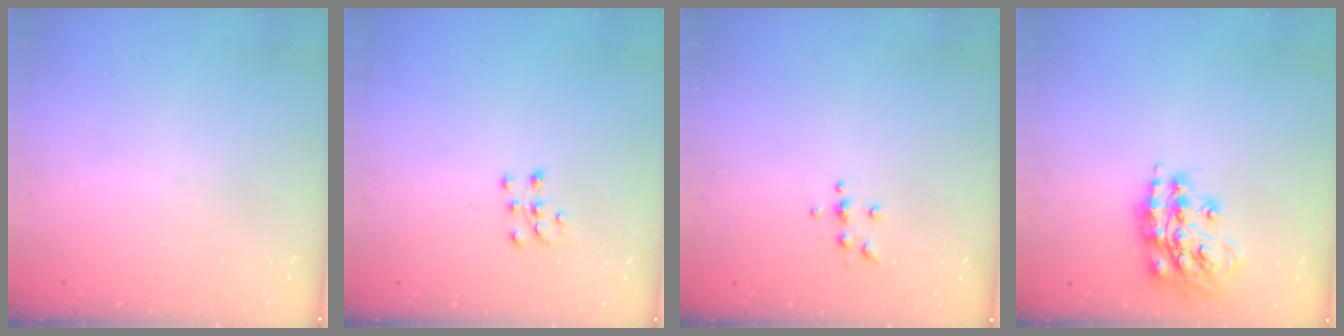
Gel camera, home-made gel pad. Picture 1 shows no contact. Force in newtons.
{"total": 7.6, "press": 7.6, "slide": 0.5}
{"total": 4.9, "press": 4.9, "slide": 0.7}
{"total": 15.1, "press": 15.0, "slide": 1.0}